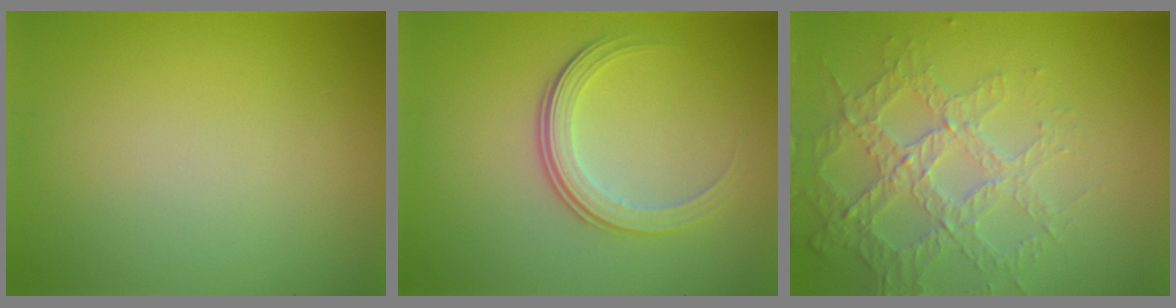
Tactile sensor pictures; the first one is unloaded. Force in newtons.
{"total": 3.5, "press": 2.6, "slide": 2.3}
{"total": 3.7, "press": 3.4, "slide": 1.4}